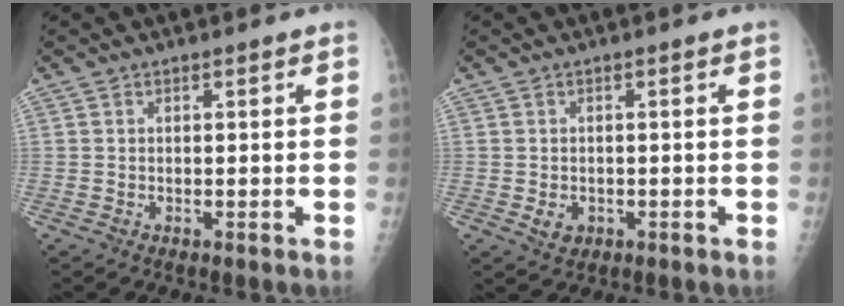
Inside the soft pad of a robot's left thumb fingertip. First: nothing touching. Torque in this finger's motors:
{"motor_torque": [-0.24, 0.17, 0.17, 0.13, 0.00]}